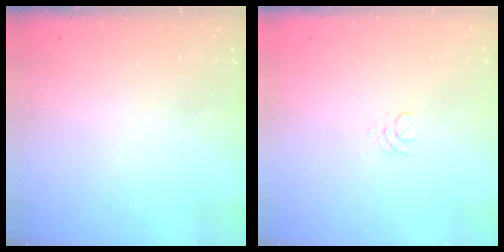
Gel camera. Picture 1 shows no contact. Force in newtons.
{"total": 1.3, "press": 1.3, "slide": 0.1}